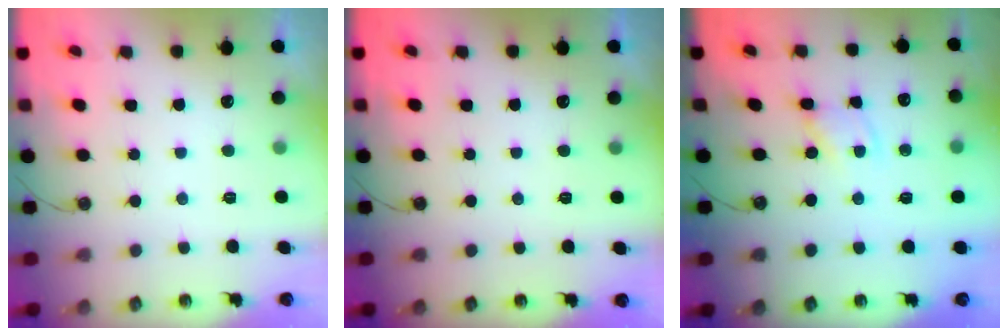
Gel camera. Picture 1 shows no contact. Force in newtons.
{"total": 0.0}
{"total": 1.4, "press": 1.4, "slide": 0.2}